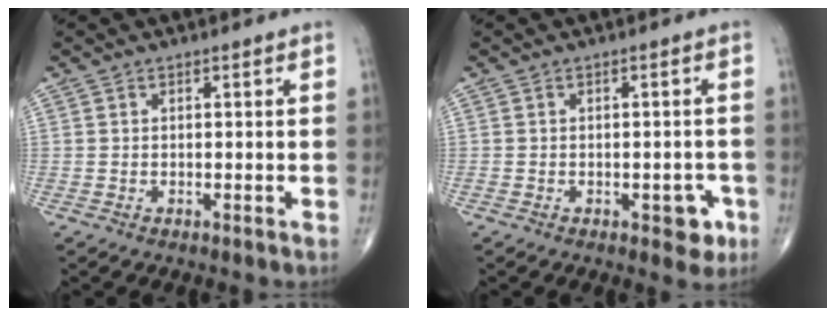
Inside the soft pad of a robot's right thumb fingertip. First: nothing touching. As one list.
[{"total": 4.3, "force": [-1.8, 2.3, 3.1], "torque": [-0.013, 0.012, -0.020]}]